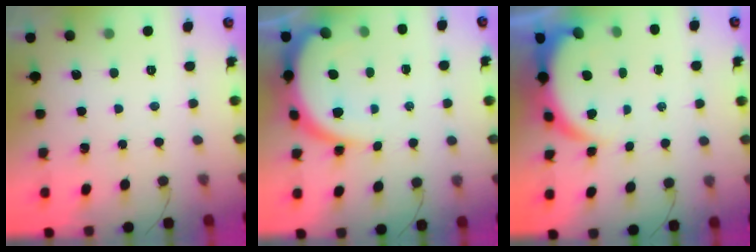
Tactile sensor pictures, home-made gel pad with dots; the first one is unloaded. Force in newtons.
{"total": 9.8, "press": 9.7, "slide": 0.7}
{"total": 5.4, "press": 5.4, "slide": 0.4}